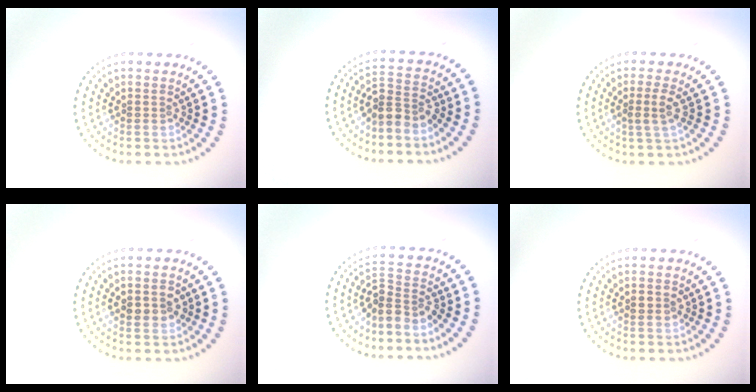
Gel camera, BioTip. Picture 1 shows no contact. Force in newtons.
{"total": 2.8, "press": 2.4, "slide": 1.4}
{"total": 1.3, "press": 1.1, "slide": 0.7}
{"total": 2.8, "press": 2.8, "slide": 0.3}
{"total": 2.6, "press": 2.0, "slide": 1.7}
{"total": 1.5, "press": 1.5, "slide": 0.2}